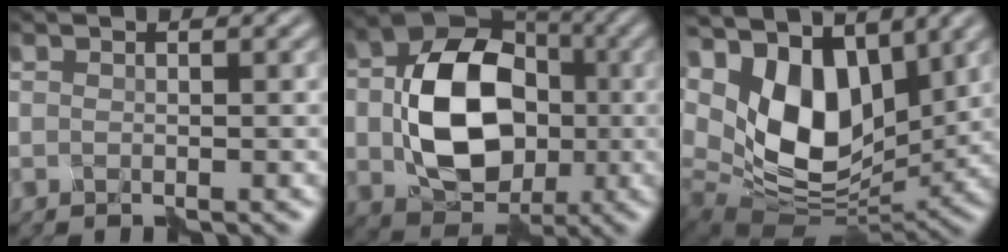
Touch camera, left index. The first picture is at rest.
{"total": 11.1, "force": [-0.5, 8.2, 7.4], "torque": [-0.134, 0.006, 0.001]}
{"total": 10.4, "force": [3.4, 6.3, 7.5], "torque": [-0.146, -0.004, 0.062]}